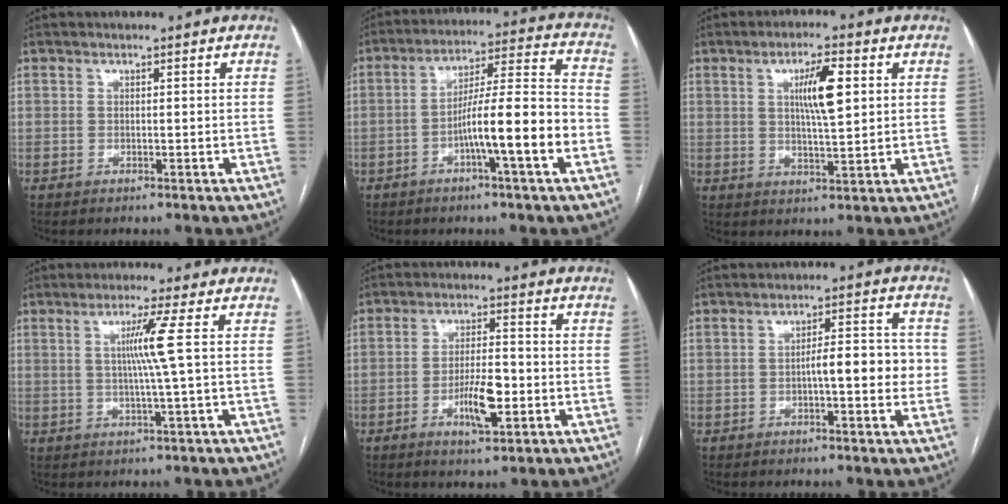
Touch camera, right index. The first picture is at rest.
{"total": 12.7, "force": [-4.4, 0.0, 11.9], "torque": [-0.195, 0.016, -0.072]}
{"total": 7.2, "force": [2.1, 1.1, 6.8], "torque": [-0.119, 0.005, 0.037]}
{"total": 5.3, "force": [0.8, -1.8, 4.9], "torque": [-0.094, -0.003, 0.019]}
{"total": 6.8, "force": [-2.3, 1.8, 6.1], "torque": [-0.114, 0.001, -0.036]}
{"total": 6.8, "force": [-0.8, 1.8, 6.5], "torque": [-0.089, 0.022, -0.010]}